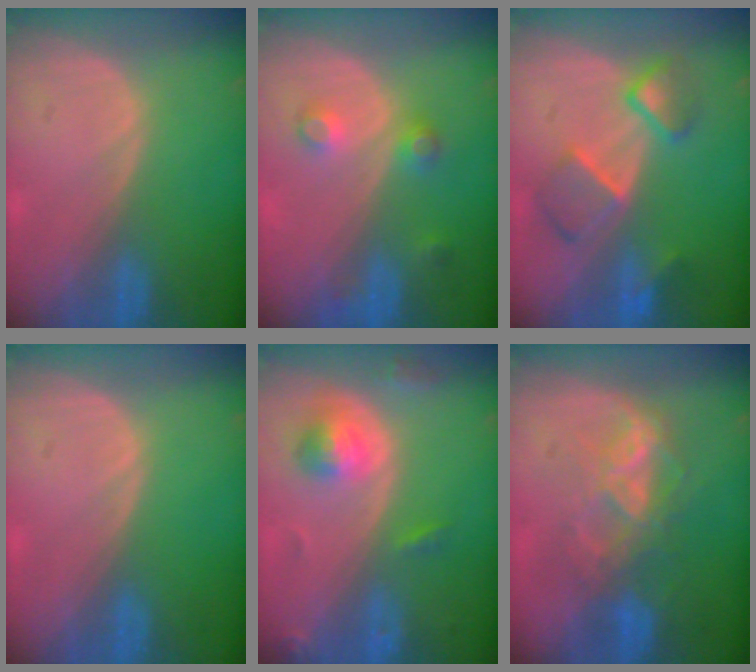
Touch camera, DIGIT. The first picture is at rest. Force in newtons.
{"total": 3.7, "press": 3.3, "slide": 1.7}
{"total": 6.8, "press": 6.6, "slide": 1.2}
{"total": 0.0}
{"total": 5.5, "press": 4.9, "slide": 2.3}
{"total": 6.9, "press": 6.7, "slide": 1.7}